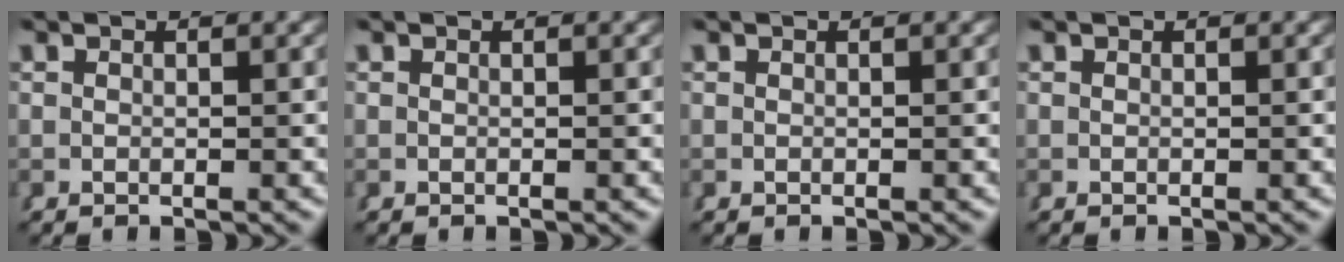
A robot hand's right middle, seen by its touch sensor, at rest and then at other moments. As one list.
[{"total": 0.0}, {"total": 0.0}, {"total": 0.0}]